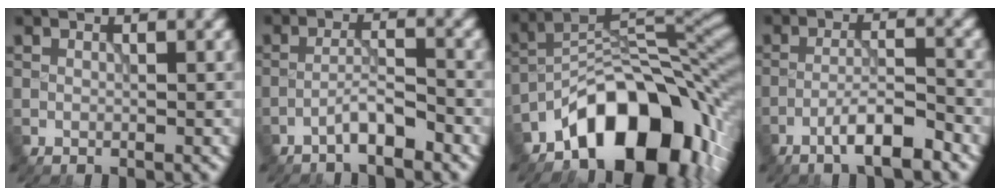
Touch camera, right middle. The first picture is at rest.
{"total": 2.7, "force": [-2.0, 0.4, 1.8], "torque": [-0.029, 0.012, -0.043]}
{"total": 12.4, "force": [-7.3, 6.0, 8.1], "torque": [-0.102, 0.006, -0.136]}
{"total": 4.5, "force": [-3.0, 0.7, 3.3], "torque": [-0.058, 0.008, -0.059]}